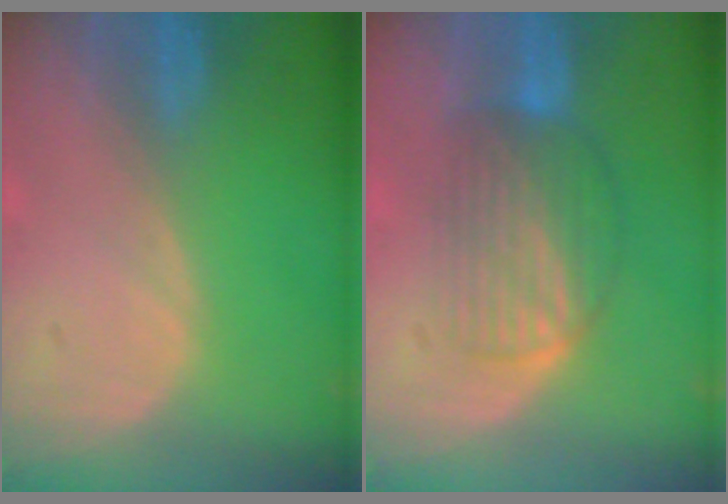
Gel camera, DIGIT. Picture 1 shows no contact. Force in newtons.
{"total": 6.7, "press": 6.4, "slide": 1.8}